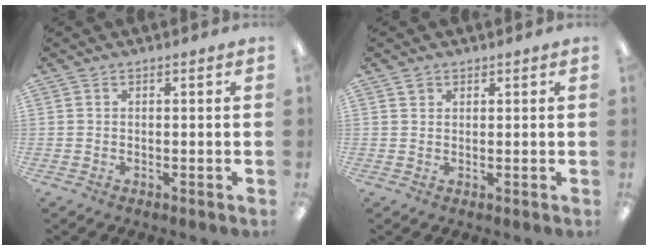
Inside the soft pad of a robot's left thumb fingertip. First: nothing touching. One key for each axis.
{"total": 1.5, "fx": 1.0, "fy": 1.1, "fz": 0.2, "tx": 0.003, "ty": -0.002, "tz": 0.017}